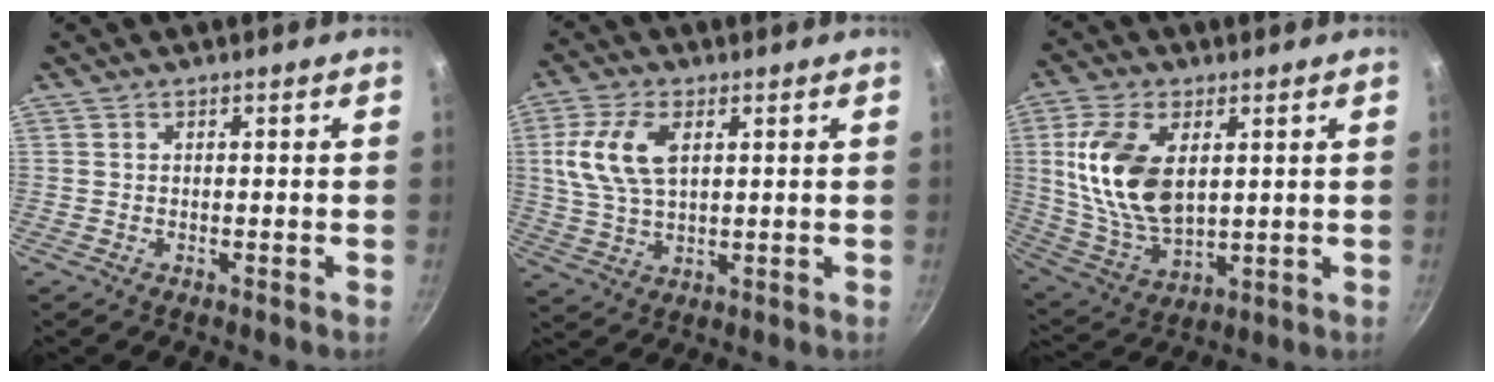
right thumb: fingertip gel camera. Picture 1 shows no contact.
{"total": 10.6, "force": [2.7, 5.9, 8.3], "torque": [-0.162, 0.000, 0.053]}
{"total": 16.1, "force": [3.4, 9.3, 12.7], "torque": [-0.234, -0.017, 0.077]}